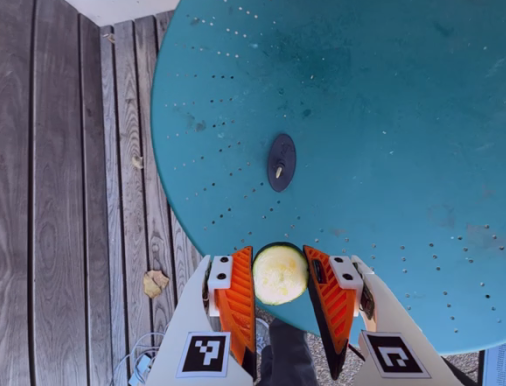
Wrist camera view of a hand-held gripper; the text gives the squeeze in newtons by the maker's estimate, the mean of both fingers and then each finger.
{"total": 10.9, "left": 11.3, "right": 10.5}